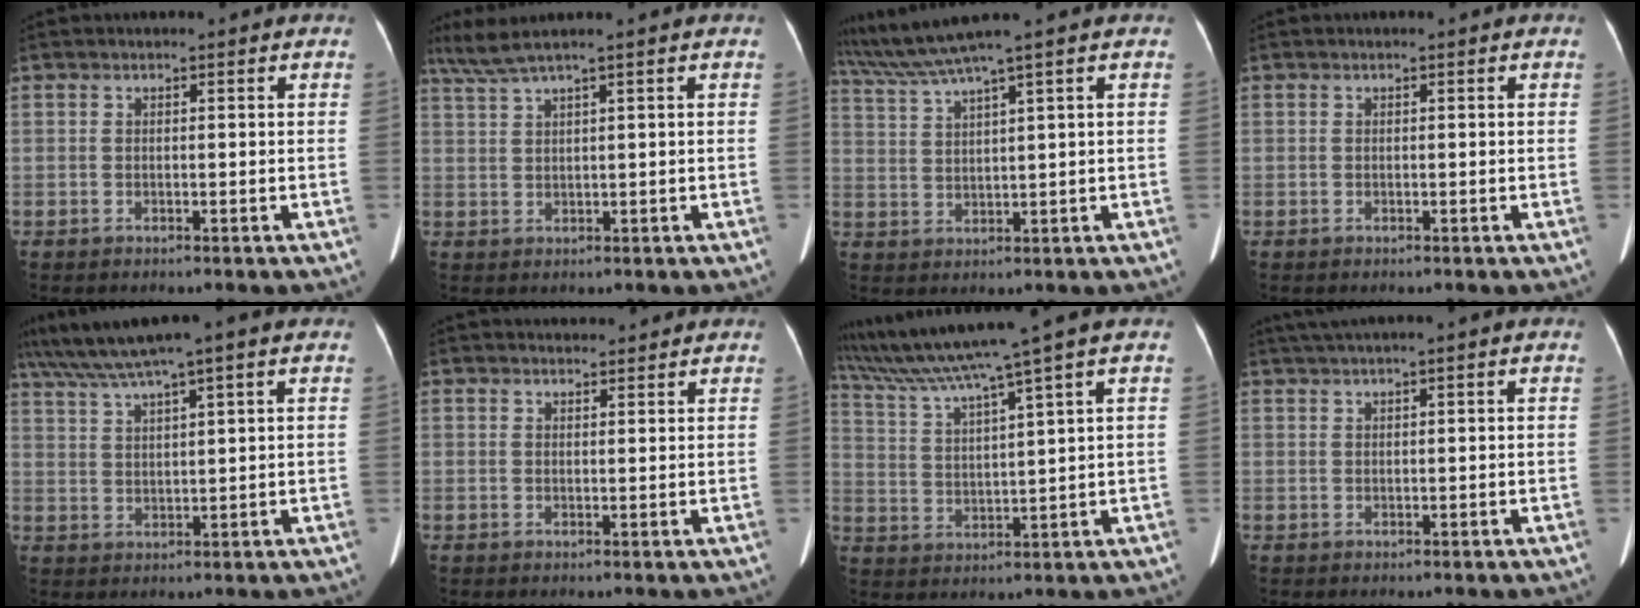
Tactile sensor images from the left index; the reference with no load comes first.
{"total": 4.0, "force": [3.1, -1.1, 2.3], "torque": [-0.062, 0.013, 0.070]}
{"total": 6.3, "force": [5.2, -2.4, 2.7], "torque": [-0.069, 0.009, 0.110]}
{"total": 0.0}
{"total": 6.7, "force": [5.1, -1.1, 4.2], "torque": [-0.087, 0.025, 0.099]}
{"total": 2.4, "force": [2.4, 0.5, 0.1], "torque": [-0.006, 0.011, 0.036]}
{"total": 12.5, "force": [9.8, -2.8, 7.3], "torque": [-0.133, 0.009, 0.173]}
{"total": 2.4, "force": [1.7, -0.5, 1.6], "torque": [-0.039, 0.017, 0.041]}